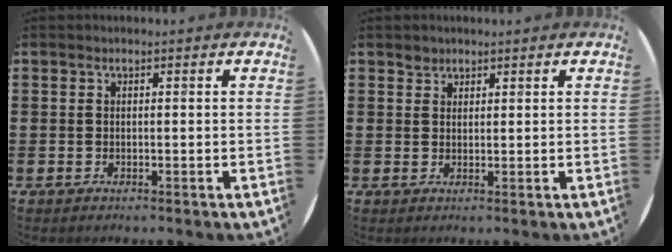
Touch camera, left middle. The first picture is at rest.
{"total": 1.4, "force": [1.2, 0.6, -0.1], "torque": [0.008, -0.003, 0.024]}